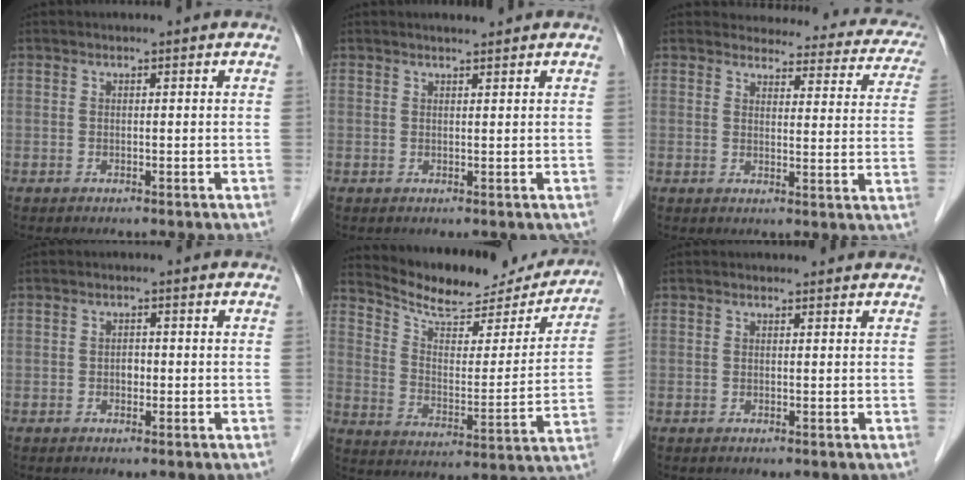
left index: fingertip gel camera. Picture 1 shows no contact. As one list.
[{"total": 1.3, "force": [1.2, 0.0, 0.4], "torque": [-0.010, 0.002, 0.022]}, {"total": 17.3, "force": [15.8, 5.4, 4.5], "torque": [-0.020, -0.034, 0.148]}, {"total": 1.2, "force": [-0.3, 0.9, 0.8], "torque": [-0.011, 0.004, -0.006]}, {"total": 19.1, "force": [17.8, 4.7, 5.1], "torque": [-0.077, -0.020, 0.250]}, {"total": 1.5, "force": [1.5, 0.4, 0.0], "torque": [-0.011, 0.002, 0.014]}]